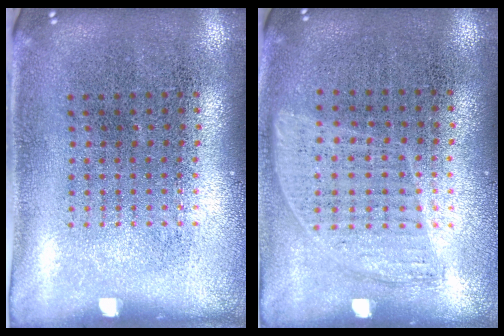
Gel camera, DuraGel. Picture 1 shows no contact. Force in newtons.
{"total": 0.9, "press": 0.8, "slide": 0.4}